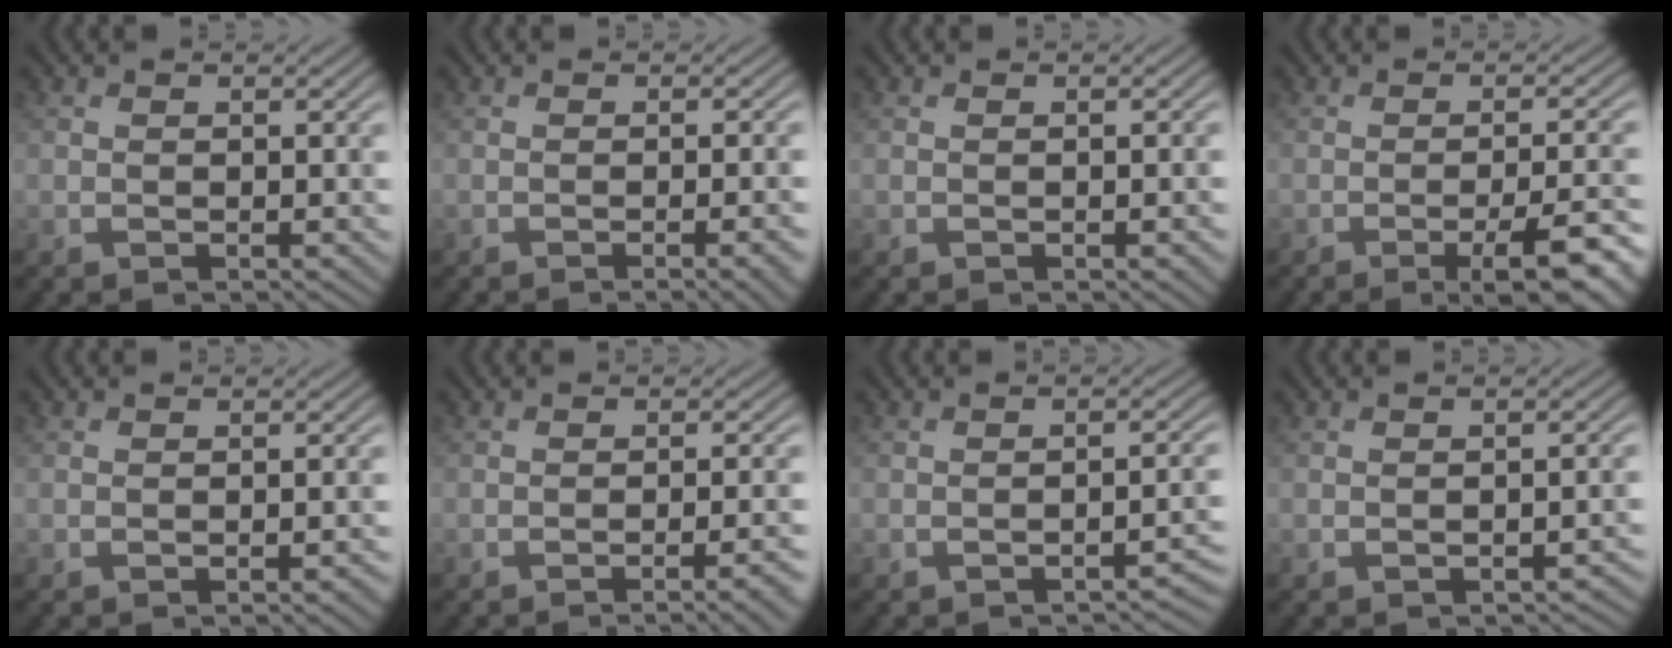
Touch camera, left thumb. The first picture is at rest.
{"total": 3.4, "force": [-1.2, 0.8, 3.1], "torque": [-0.034, 0.007, -0.020]}
{"total": 0.7, "force": [-0.2, 0.2, 0.7], "torque": [-0.008, 0.001, 0.000]}
{"total": 6.7, "force": [-3.5, 1.1, 5.6], "torque": [-0.085, 0.002, -0.053]}
{"total": 1.0, "force": [-0.5, 0.1, 0.8], "torque": [-0.009, 0.002, -0.009]}
{"total": 4.4, "force": [-2.1, 1.0, 3.8], "torque": [-0.041, 0.010, -0.034]}
{"total": 2.9, "force": [-2.0, 0.6, 2.0], "torque": [-0.023, 0.008, -0.033]}
{"total": 1.4, "force": [-0.9, 0.4, 0.9], "torque": [-0.011, 0.001, -0.011]}